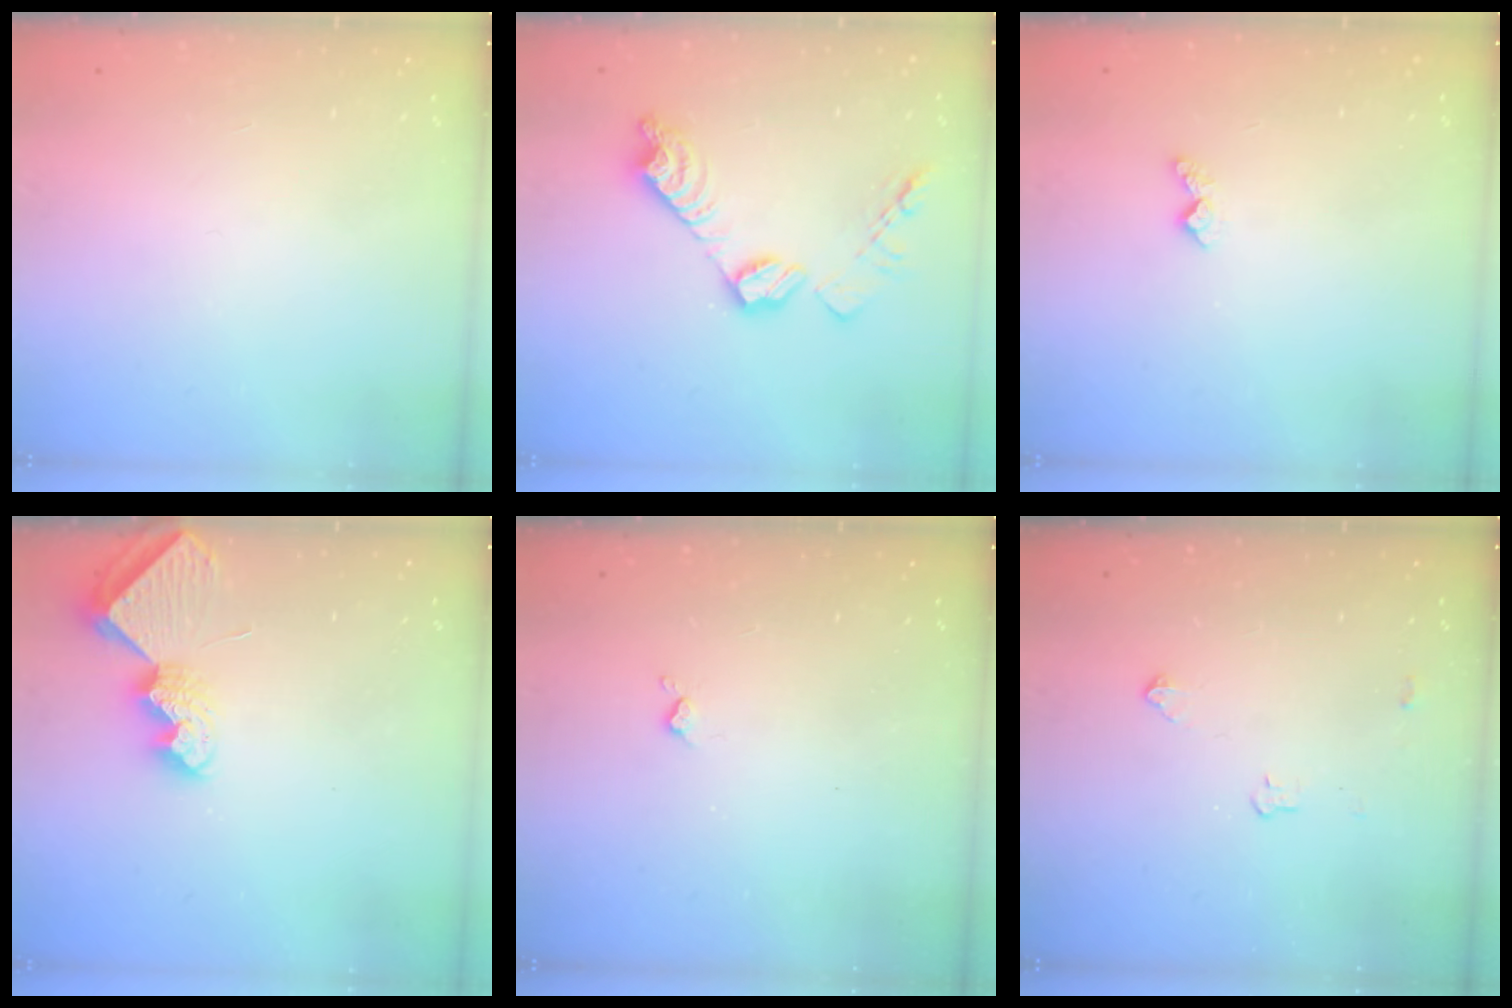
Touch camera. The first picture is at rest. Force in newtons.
{"total": 14.1, "press": 14.1, "slide": 0.8}
{"total": 4.2, "press": 4.1, "slide": 0.6}
{"total": 8.0, "press": 8.0, "slide": 1.0}
{"total": 2.2, "press": 2.1, "slide": 0.5}
{"total": 3.2, "press": 3.1, "slide": 0.5}